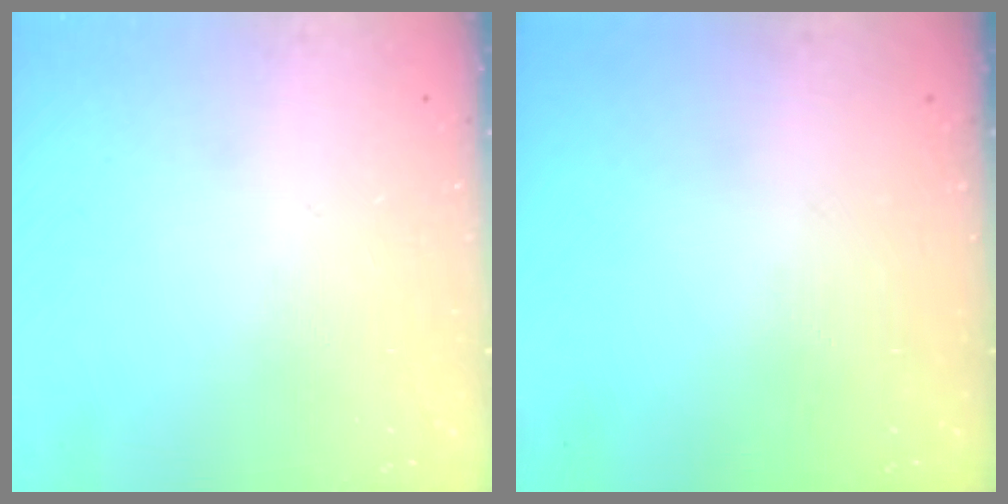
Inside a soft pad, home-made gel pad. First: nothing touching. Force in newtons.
{"total": 0.0}